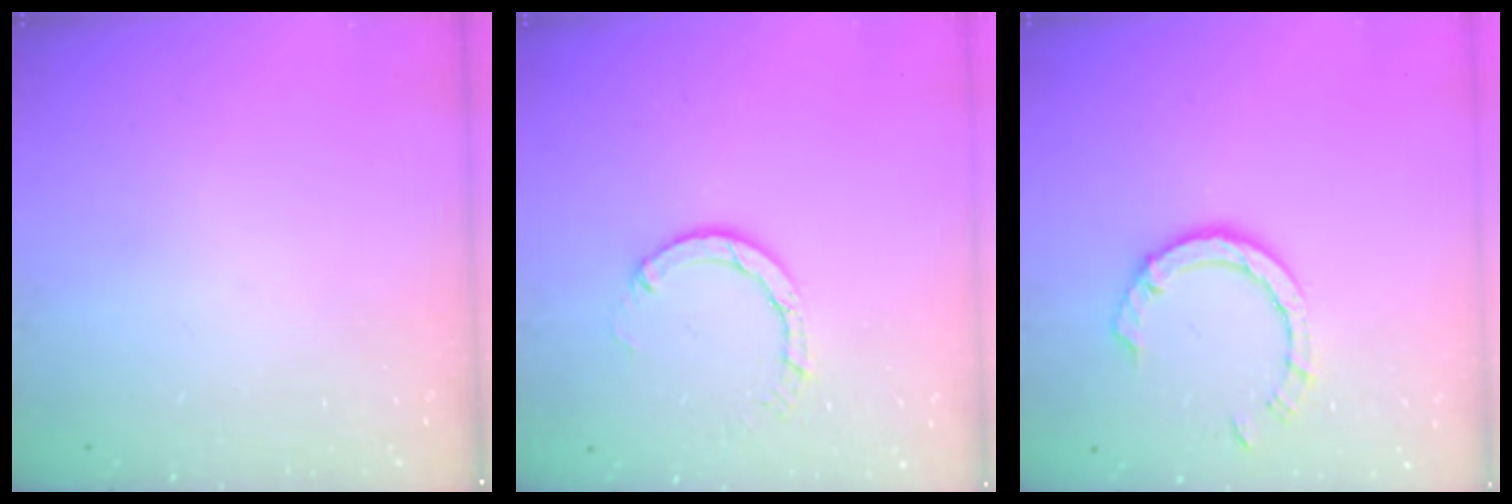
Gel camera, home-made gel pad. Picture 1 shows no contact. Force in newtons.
{"total": 3.9, "press": 3.9, "slide": 0.4}
{"total": 6.9, "press": 6.8, "slide": 0.8}